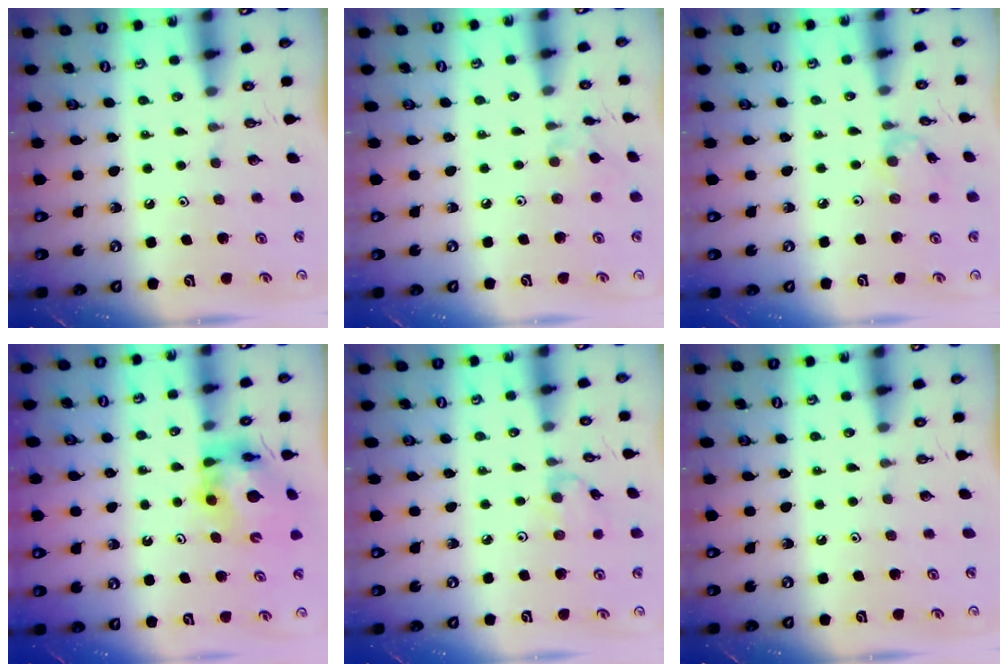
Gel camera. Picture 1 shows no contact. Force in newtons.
{"total": 2.6, "press": 2.6, "slide": 0.5}
{"total": 1.3, "press": 1.2, "slide": 0.3}
{"total": 10.4, "press": 10.3, "slide": 1.2}
{"total": 0.7, "press": 0.7, "slide": 0.2}
{"total": 0.0}